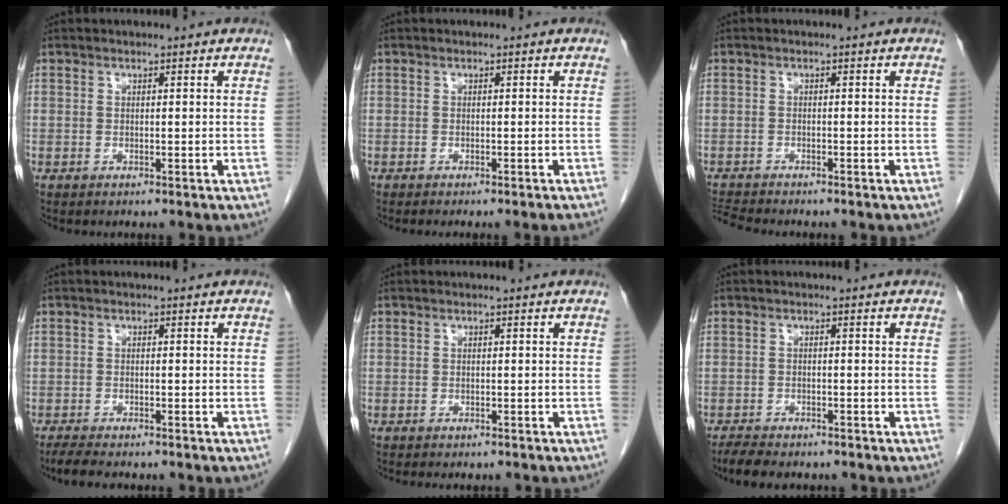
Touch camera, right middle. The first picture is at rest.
{"total": 2.5, "force": [-2.1, -0.5, 1.1], "torque": [-0.012, 0.005, -0.025]}
{"total": 3.1, "force": [-3.0, -0.6, 0.3], "torque": [-0.014, -0.019, -0.055]}
{"total": 3.7, "force": [-3.1, 0.7, 1.9], "torque": [-0.039, -0.011, -0.046]}
{"total": 1.6, "force": [-1.5, 0.5, 0.4], "torque": [-0.012, -0.003, -0.018]}
{"total": 4.6, "force": [-3.9, 1.3, 2.1], "torque": [-0.038, -0.009, -0.059]}